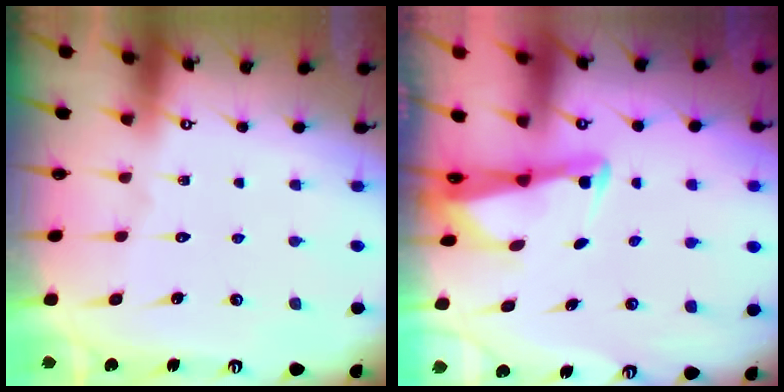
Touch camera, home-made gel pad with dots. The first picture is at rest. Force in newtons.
{"total": 2.4, "press": 2.4, "slide": 0.3}